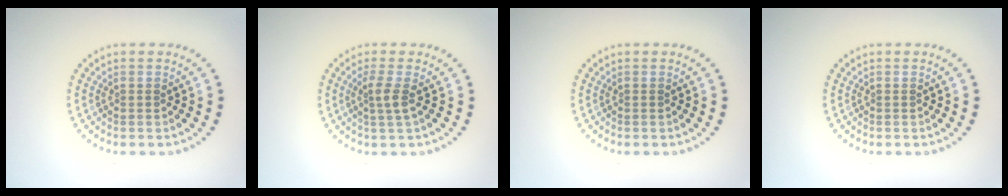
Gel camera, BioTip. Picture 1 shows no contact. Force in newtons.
{"total": 1.8, "press": 1.4, "slide": 1.2}
{"total": 0.0}
{"total": 0.0}